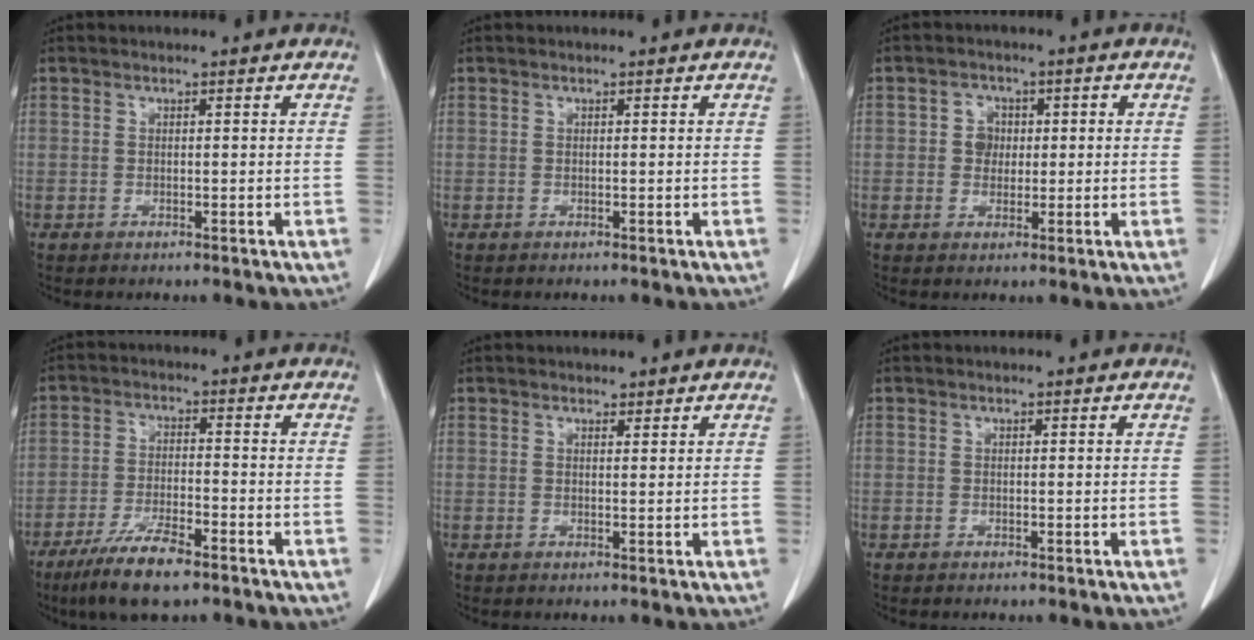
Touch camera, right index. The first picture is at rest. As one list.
[{"total": 0.0}, {"total": 3.2, "force": [0.2, 2.9, 1.4], "torque": [-0.015, 0.009, 0.001]}, {"total": 8.5, "force": [-5.8, 1.8, 5.9], "torque": [-0.116, -0.015, -0.103]}, {"total": 1.2, "force": [1.1, 0.4, 0.3], "torque": [-0.008, 0.001, 0.017]}, {"total": 0.0}]